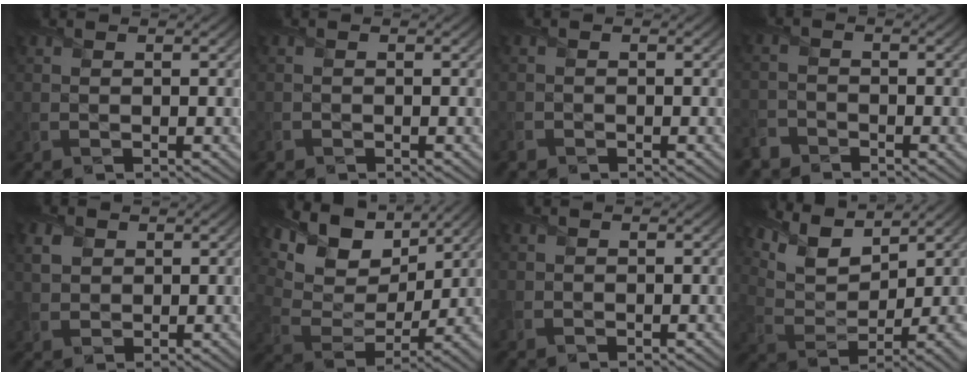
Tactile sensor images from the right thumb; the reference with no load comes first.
{"total": 0.7, "force": [-0.6, 0.4, -0.1], "torque": [0.002, -0.007, -0.013]}
{"total": 1.0, "force": [-0.8, 0.5, 0.0], "torque": [0.000, -0.006, -0.019]}
{"total": 2.6, "force": [-2.3, 1.1, 0.3], "torque": [-0.006, -0.003, -0.057]}
{"total": 3.6, "force": [1.6, 2.6, 2.0], "torque": [-0.055, 0.002, 0.034]}
{"total": 12.6, "force": [8.2, 6.0, 7.4], "torque": [-0.172, 0.009, 0.142]}
{"total": 1.1, "force": [0.3, 0.8, 0.6], "torque": [-0.016, -0.001, 0.009]}
{"total": 9.8, "force": [6.8, 3.3, 6.2], "torque": [-0.140, 0.013, 0.136]}